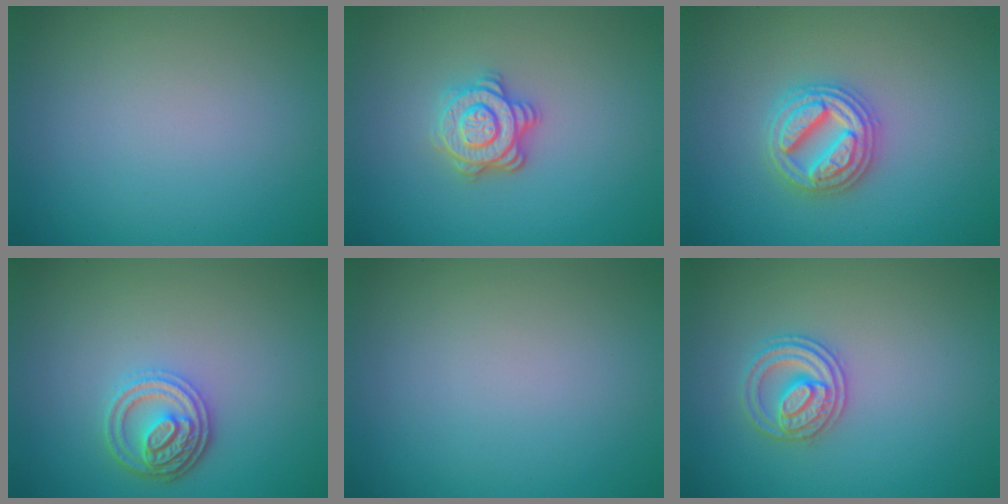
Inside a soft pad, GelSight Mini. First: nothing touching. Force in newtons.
{"total": 3.6, "press": 3.1, "slide": 1.9}
{"total": 4.7, "press": 4.6, "slide": 0.8}
{"total": 3.6, "press": 3.2, "slide": 1.6}
{"total": 0.0}
{"total": 2.6, "press": 2.6, "slide": 0.5}